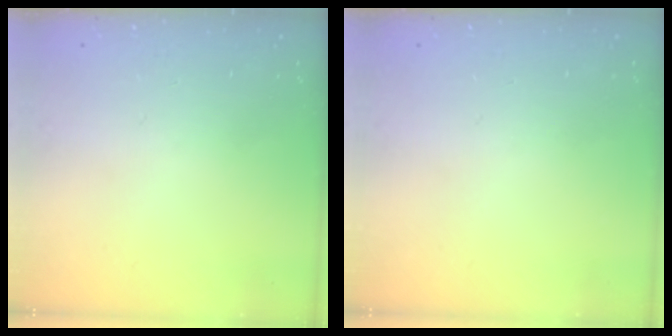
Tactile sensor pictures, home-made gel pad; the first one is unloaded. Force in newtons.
{"total": 0.0}